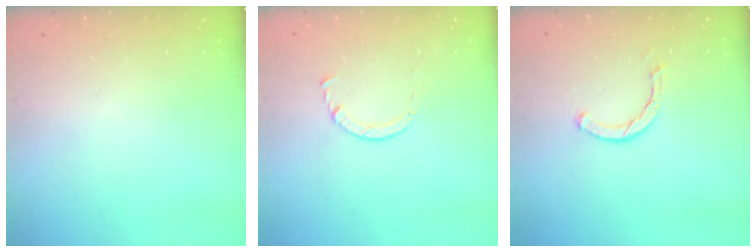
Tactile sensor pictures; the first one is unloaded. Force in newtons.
{"total": 2.9, "press": 2.8, "slide": 0.3}
{"total": 1.6, "press": 1.6, "slide": 0.2}